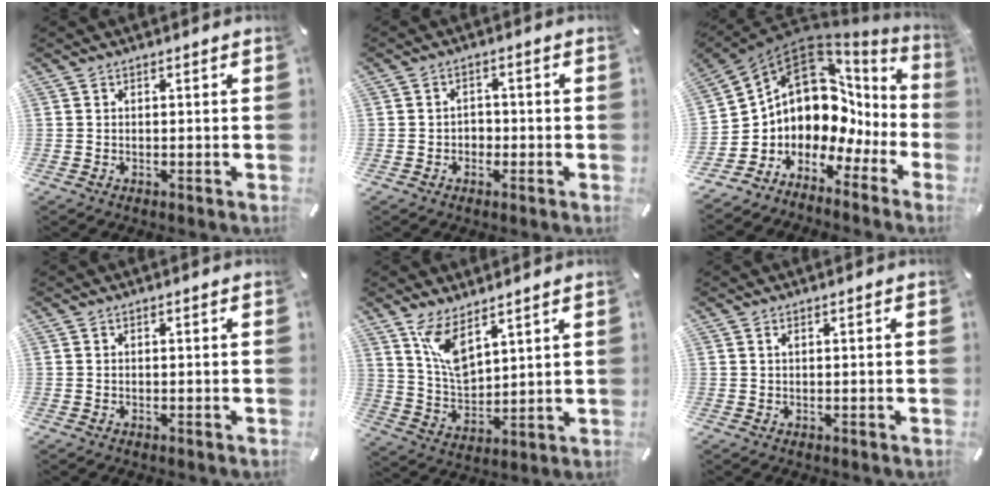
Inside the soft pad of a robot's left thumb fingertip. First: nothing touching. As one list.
[{"total": 2.4, "force": [-1.1, 1.9, 1.0], "torque": [-0.022, 0.009, -0.024]}, {"total": 10.4, "force": [3.3, 8.5, 5.0], "torque": [-0.115, -0.057, 0.062]}, {"total": 0.0}, {"total": 9.3, "force": [6.7, 3.7, 5.3], "torque": [-0.120, -0.038, 0.125]}, {"total": 0.6, "force": [0.2, 0.1, 0.6], "torque": [-0.012, -0.001, 0.004]}]